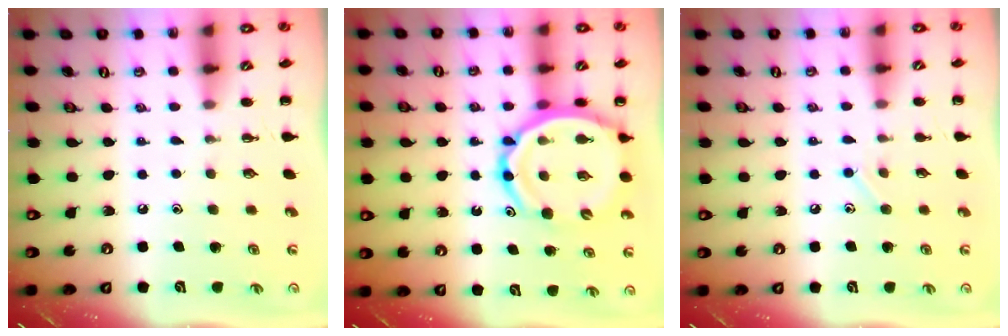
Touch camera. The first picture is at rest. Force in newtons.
{"total": 15.0, "press": 14.5, "slide": 3.8}
{"total": 6.3, "press": 6.0, "slide": 1.9}